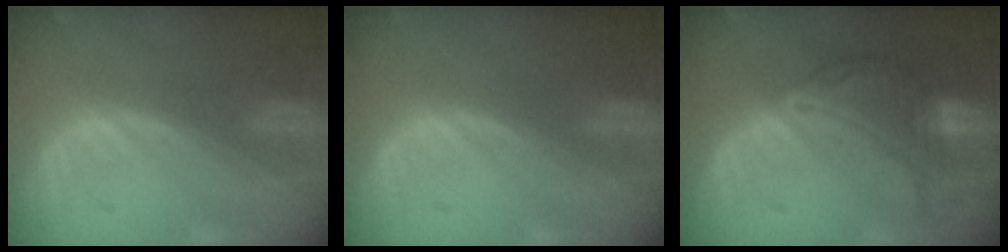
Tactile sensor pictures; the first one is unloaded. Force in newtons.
{"total": 0.0}
{"total": 8.8, "press": 8.8, "slide": 0.3}